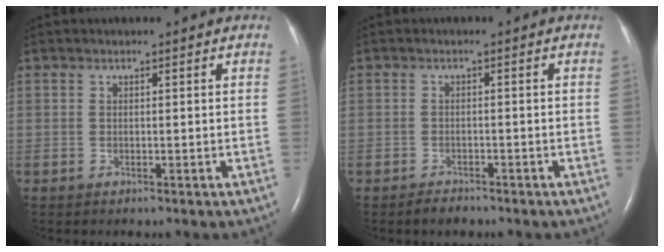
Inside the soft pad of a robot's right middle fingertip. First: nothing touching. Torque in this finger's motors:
{"motor_torque": [0.46, -0.34, -0.03, 0.00]}